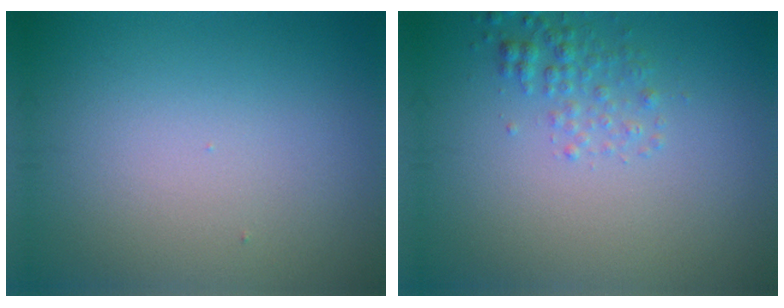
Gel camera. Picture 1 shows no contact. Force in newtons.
{"total": 1.8, "press": 1.8, "slide": 0.1}